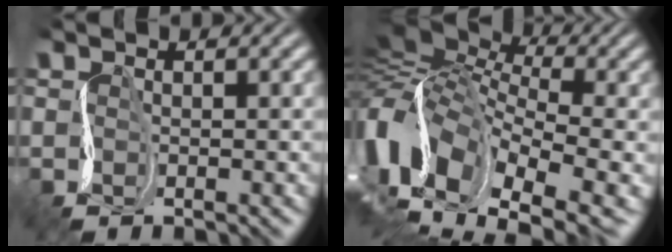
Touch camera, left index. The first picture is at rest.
{"total": 14.3, "force": [-1.3, 8.9, 11.1], "torque": [-0.243, 0.003, 0.000]}